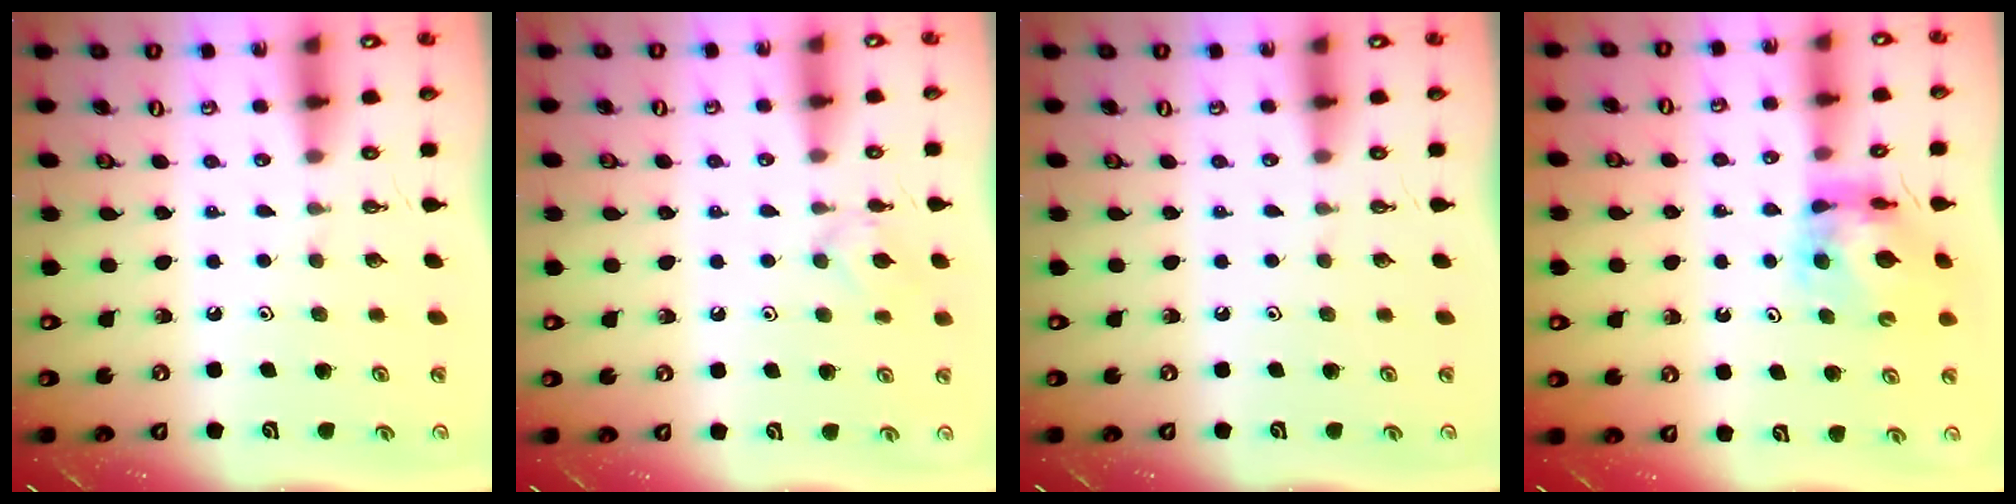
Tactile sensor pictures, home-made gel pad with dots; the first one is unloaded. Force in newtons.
{"total": 5.6, "press": 5.6, "slide": 0.9}
{"total": 0.0}
{"total": 9.7, "press": 9.6, "slide": 1.2}